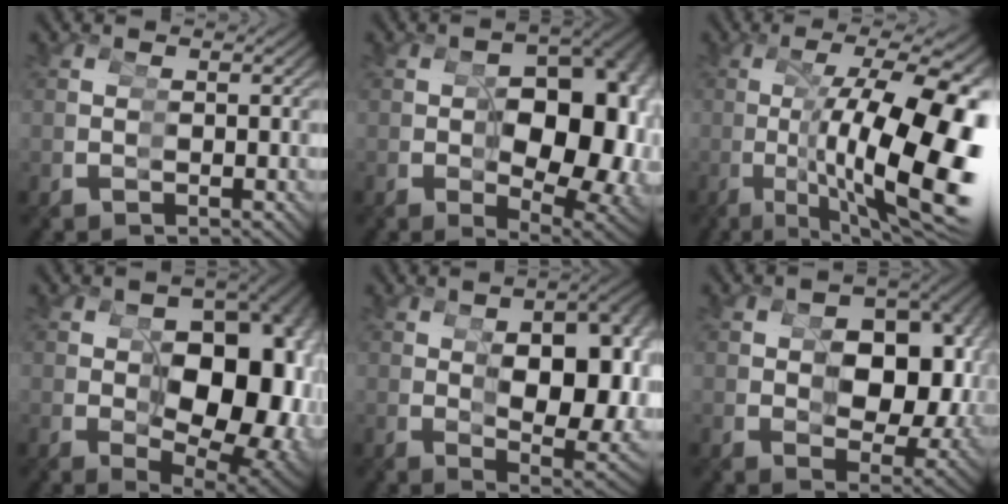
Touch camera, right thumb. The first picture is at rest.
{"total": 15.0, "force": [-1.3, 9.0, 12.0], "torque": [-0.171, -0.056, 0.006]}
{"total": 17.7, "force": [-2.1, 8.6, 15.4], "torque": [-0.265, -0.053, 0.005]}
{"total": 16.7, "force": [-0.7, 10.4, 13.0], "torque": [-0.193, -0.061, 0.019]}
{"total": 11.2, "force": [-0.1, 5.7, 9.6], "torque": [-0.139, -0.030, 0.019]}
{"total": 10.2, "force": [0.6, 6.9, 7.6], "torque": [-0.118, -0.034, 0.023]}